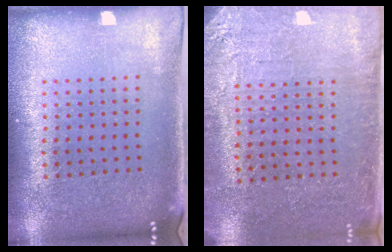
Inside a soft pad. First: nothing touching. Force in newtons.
{"total": 2.8, "press": 2.8, "slide": 0.4}